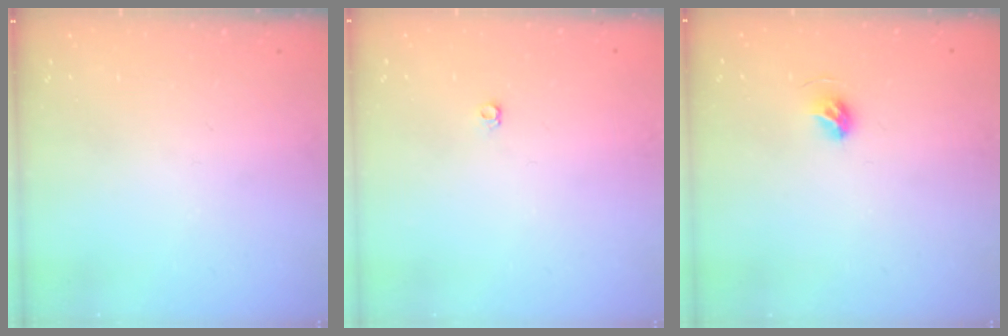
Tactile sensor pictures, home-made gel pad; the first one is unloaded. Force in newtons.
{"total": 3.6, "press": 3.5, "slide": 0.6}
{"total": 5.4, "press": 5.2, "slide": 1.2}